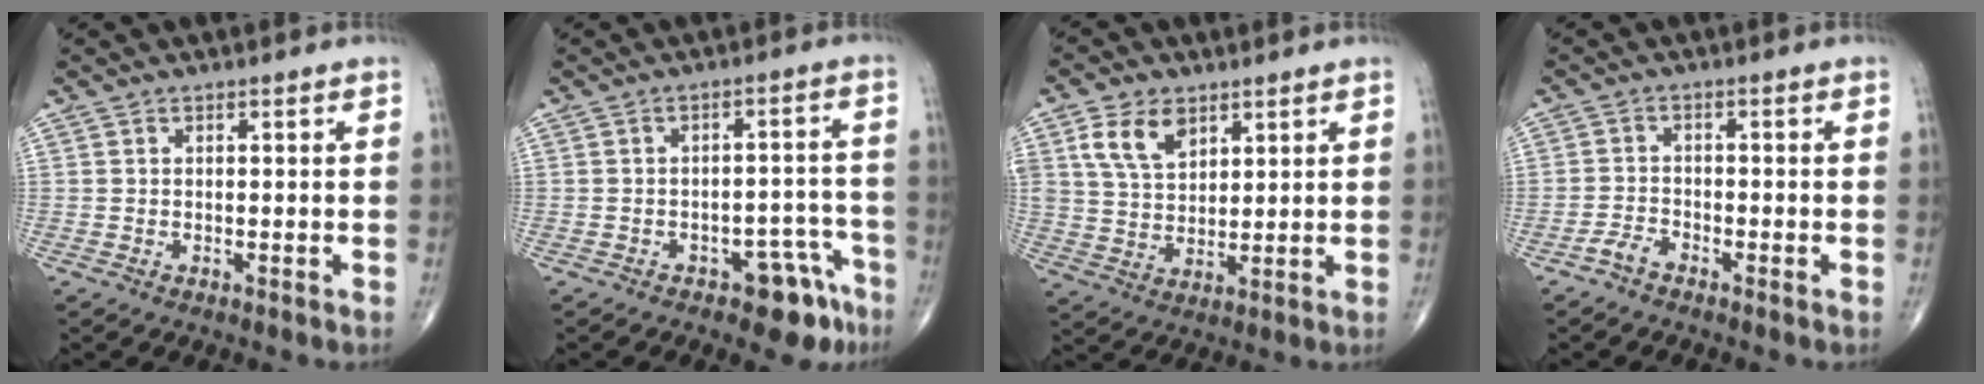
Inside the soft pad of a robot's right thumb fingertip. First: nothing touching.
{"total": 7.8, "force": [-5.1, 3.8, 4.6], "torque": [-0.024, 0.046, -0.063]}
{"total": 8.8, "force": [4.4, 5.6, 5.2], "torque": [-0.081, -0.016, 0.087]}
{"total": 2.3, "force": [-1.9, 0.7, 0.9], "torque": [-0.020, 0.004, -0.043]}